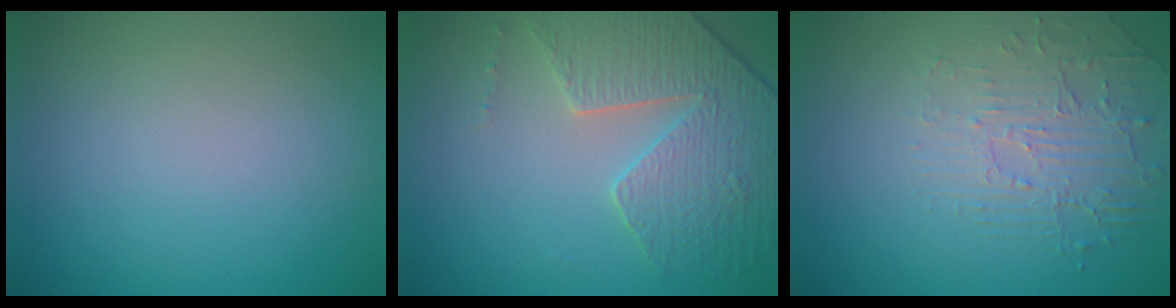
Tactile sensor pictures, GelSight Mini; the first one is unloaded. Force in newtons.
{"total": 4.3, "press": 4.2, "slide": 0.9}
{"total": 2.2, "press": 1.7, "slide": 1.5}